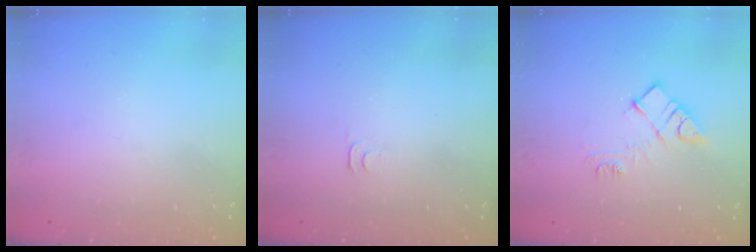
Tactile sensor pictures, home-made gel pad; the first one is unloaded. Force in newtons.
{"total": 2.8, "press": 2.7, "slide": 0.5}
{"total": 9.3, "press": 9.3, "slide": 0.5}